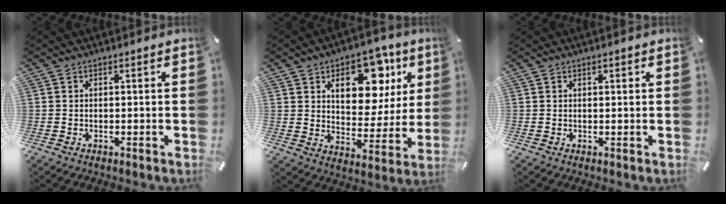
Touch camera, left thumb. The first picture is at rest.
{"total": 16.2, "force": [7.8, 10.1, 10.0], "torque": [-0.130, -0.033, 0.130]}
{"total": 1.0, "force": [0.4, 0.5, 0.8], "torque": [-0.016, 0.004, 0.007]}